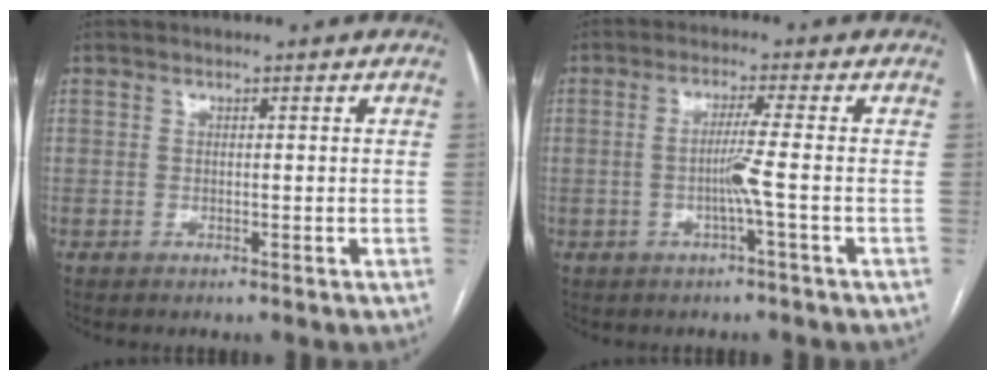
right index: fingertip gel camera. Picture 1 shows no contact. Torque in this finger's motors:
{"motor_torque": [0.48, 0.02, 0.10, 0.06]}